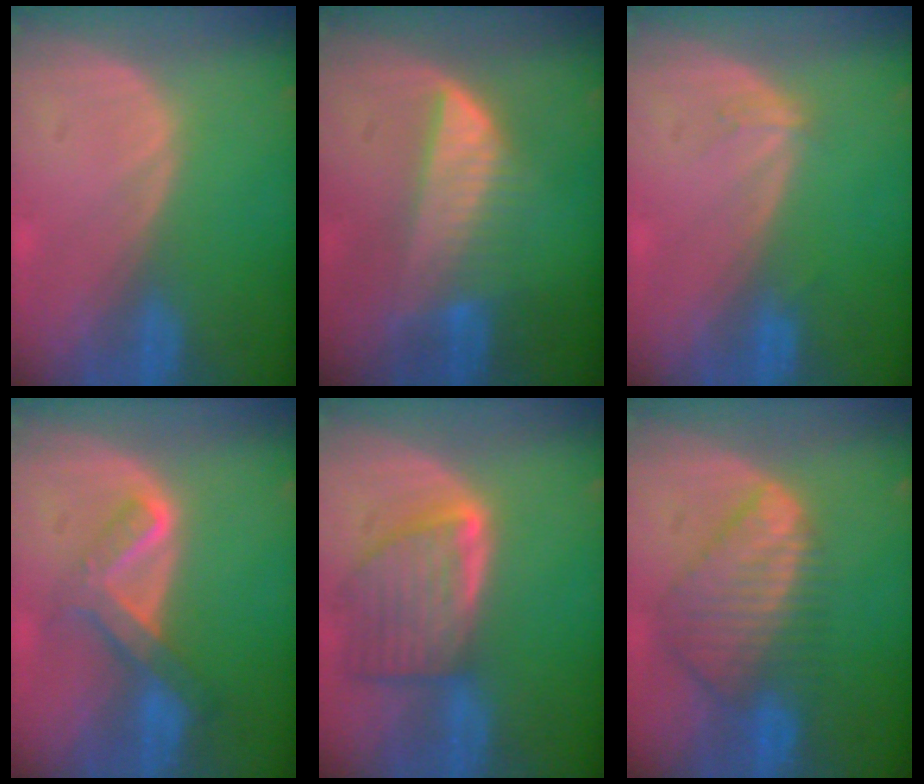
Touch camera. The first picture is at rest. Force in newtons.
{"total": 6.7, "press": 6.5, "slide": 1.6}
{"total": 1.1, "press": 1.1, "slide": 0.1}
{"total": 6.7, "press": 5.7, "slide": 3.5}
{"total": 8.1, "press": 7.4, "slide": 3.3}
{"total": 9.0, "press": 7.7, "slide": 4.7}